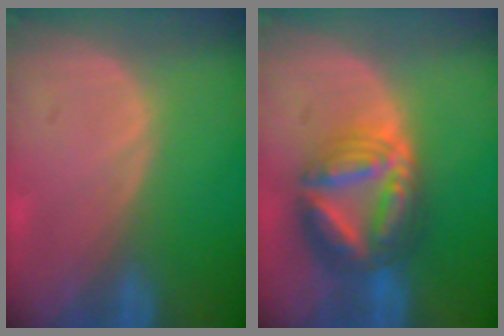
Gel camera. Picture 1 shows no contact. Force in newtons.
{"total": 9.0, "press": 8.9, "slide": 0.9}